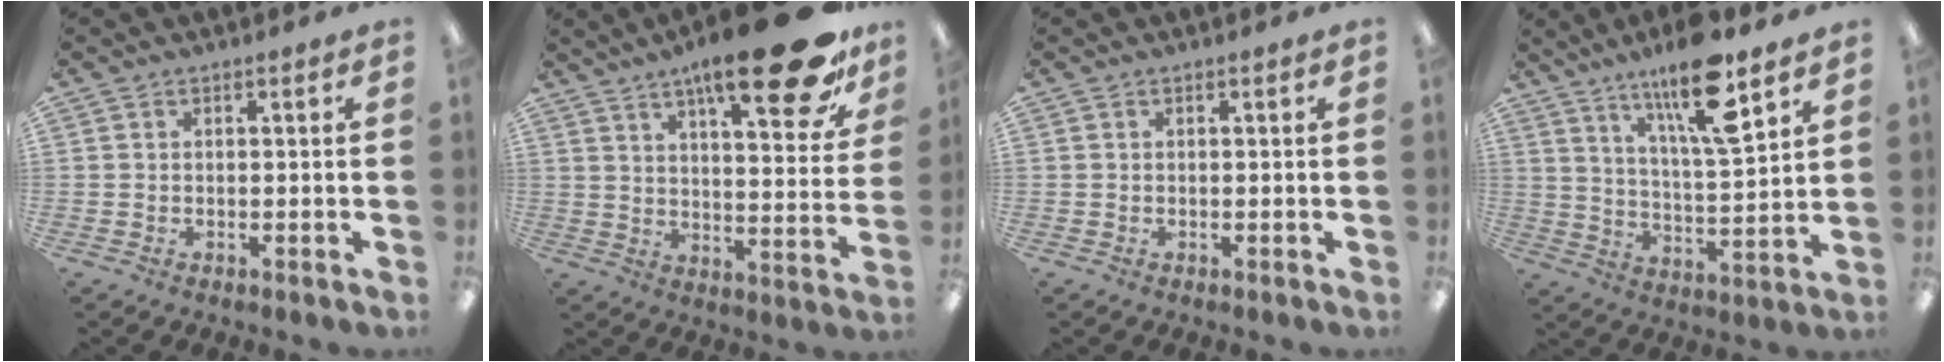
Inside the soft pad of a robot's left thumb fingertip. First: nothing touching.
{"total": 21.5, "force": [14.2, 5.2, 15.3], "torque": [-0.223, -0.085, 0.221]}
{"total": 0.0}
{"total": 16.1, "force": [11.1, 3.5, 11.0], "torque": [-0.191, -0.055, 0.180]}